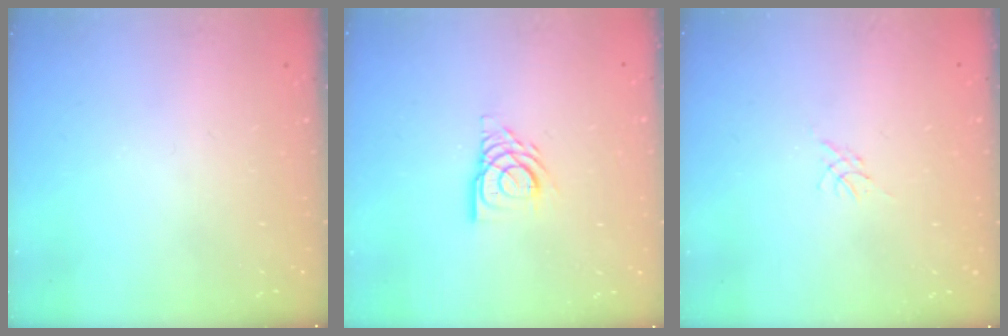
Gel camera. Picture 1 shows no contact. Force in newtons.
{"total": 9.8, "press": 9.7, "slide": 1.2}
{"total": 0.0}